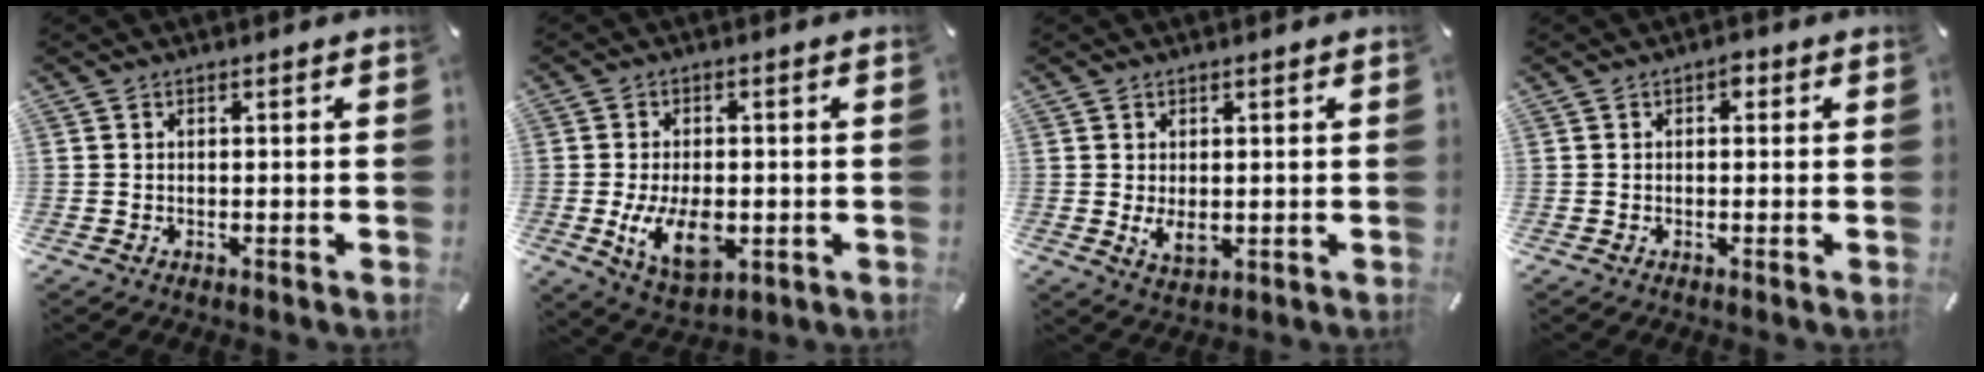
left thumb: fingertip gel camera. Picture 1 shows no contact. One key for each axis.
{"total": 11.1, "fx": -2.1, "fy": 6.6, "fz": 8.7, "tx": -0.167, "ty": -0.008, "tz": -0.033}
{"total": 4.2, "fx": 0.0, "fy": 2.5, "fz": 3.3, "tx": -0.075, "ty": -0.007, "tz": -0.005}
{"total": 1.5, "fx": 0.2, "fy": 1.1, "fz": 1.0, "tx": -0.014, "ty": 0.005, "tz": 0.000}